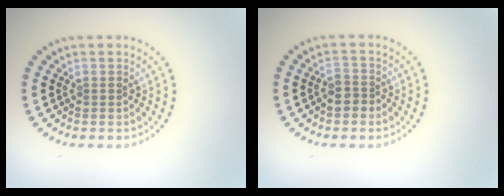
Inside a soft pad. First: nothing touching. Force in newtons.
{"total": 1.7, "press": 1.6, "slide": 0.7}